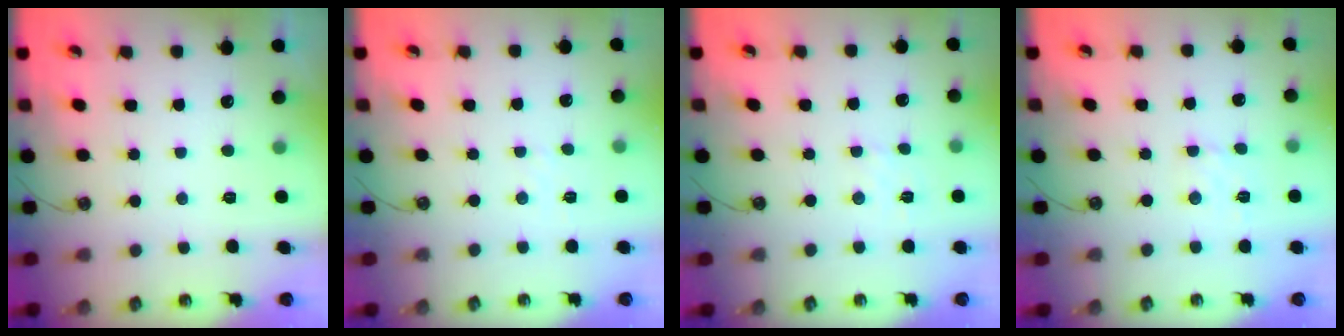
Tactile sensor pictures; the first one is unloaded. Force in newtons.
{"total": 2.1, "press": 2.1, "slide": 0.4}
{"total": 2.7, "press": 2.7, "slide": 0.5}
{"total": 2.1, "press": 2.0, "slide": 0.6}